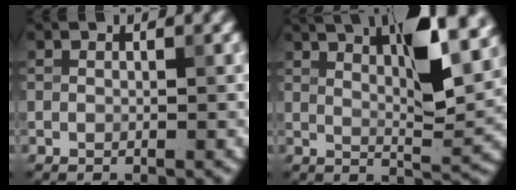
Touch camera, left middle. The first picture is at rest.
{"total": 7.2, "force": [3.8, 1.4, 5.9], "torque": [-0.101, 0.012, 0.079]}